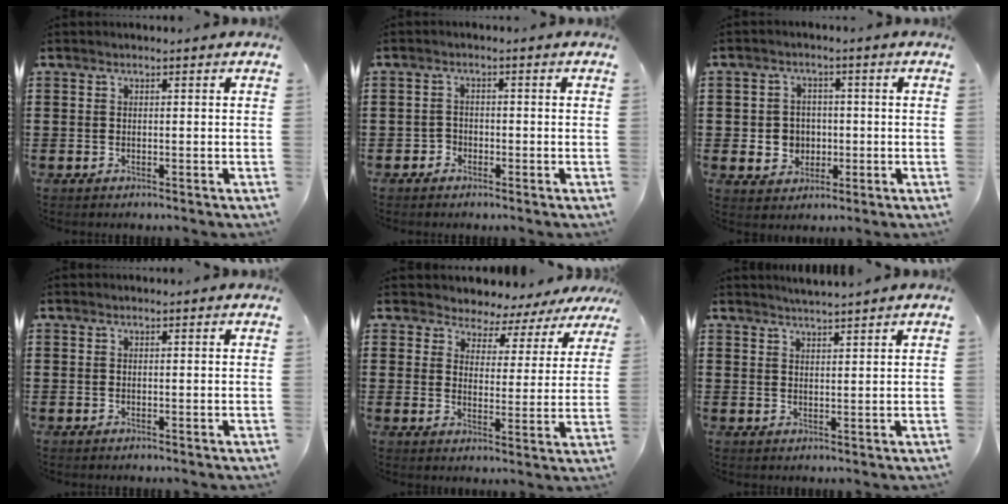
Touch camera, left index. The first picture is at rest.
{"total": 1.6, "force": [-1.2, 1.1, 0.1], "torque": [-0.010, 0.002, -0.027]}
{"total": 4.0, "force": [-0.3, 3.8, 1.4], "torque": [-0.041, 0.008, -0.008]}
{"total": 0.0}
{"total": 3.8, "force": [3.5, 1.3, -0.2], "torque": [-0.024, -0.022, 0.057]}
{"total": 2.1, "force": [2.1, -0.3, 0.0], "torque": [-0.006, -0.003, 0.040]}